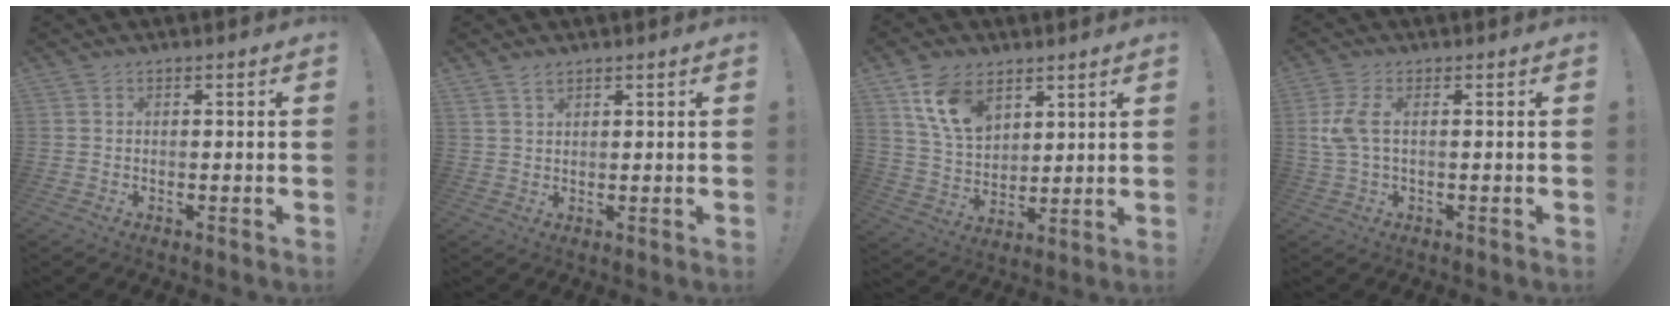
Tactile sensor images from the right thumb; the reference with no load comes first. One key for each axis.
{"total": 2.4, "fx": 2.0, "fy": 0.9, "fz": 1.0, "tx": -0.017, "ty": -0.011, "tz": 0.037}
{"total": 13.1, "fx": 7.2, "fy": 8.5, "fz": 7.0, "tx": -0.127, "ty": -0.022, "tz": 0.143}
{"total": 5.8, "fx": 0.7, "fy": 2.3, "fz": 5.3, "tx": -0.120, "ty": -0.003, "tz": 0.012}